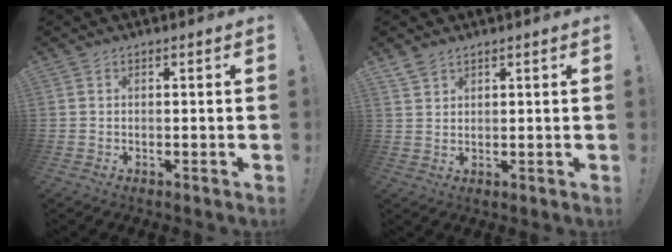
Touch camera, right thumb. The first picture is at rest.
{"total": 3.4, "force": [2.9, 1.5, 0.8], "torque": [-0.006, -0.019, 0.054]}